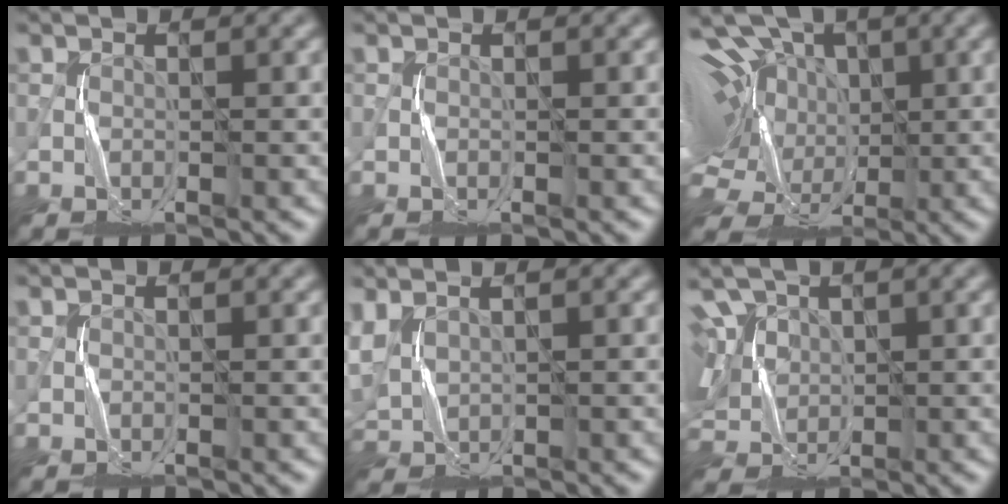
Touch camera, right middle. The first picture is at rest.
{"total": 0.0}
{"total": 19.3, "force": [4.3, 13.8, 12.7], "torque": [-0.257, 0.058, 0.036]}
{"total": 0.0}
{"total": 3.2, "force": [1.6, 1.9, 2.1], "torque": [-0.073, 0.006, 0.038]}
{"total": 9.3, "force": [3.1, 6.4, 6.0], "torque": [-0.137, 0.028, 0.042]}